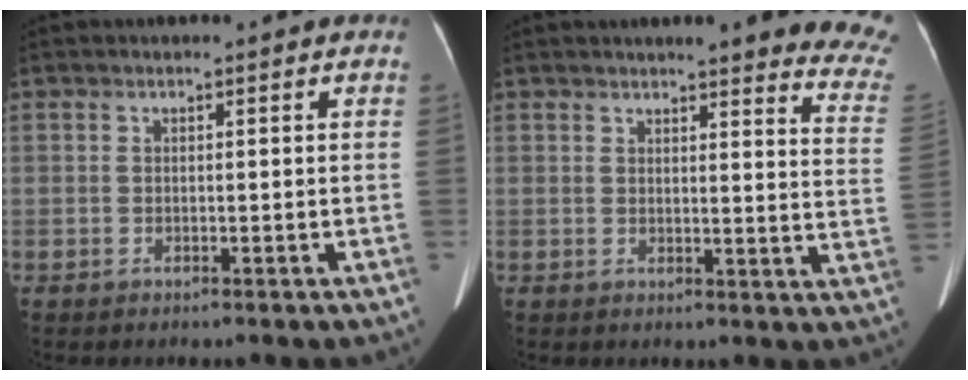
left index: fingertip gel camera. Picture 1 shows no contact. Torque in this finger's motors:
{"motor_torque": [0.96, -1.10, 0.24, 0.04]}